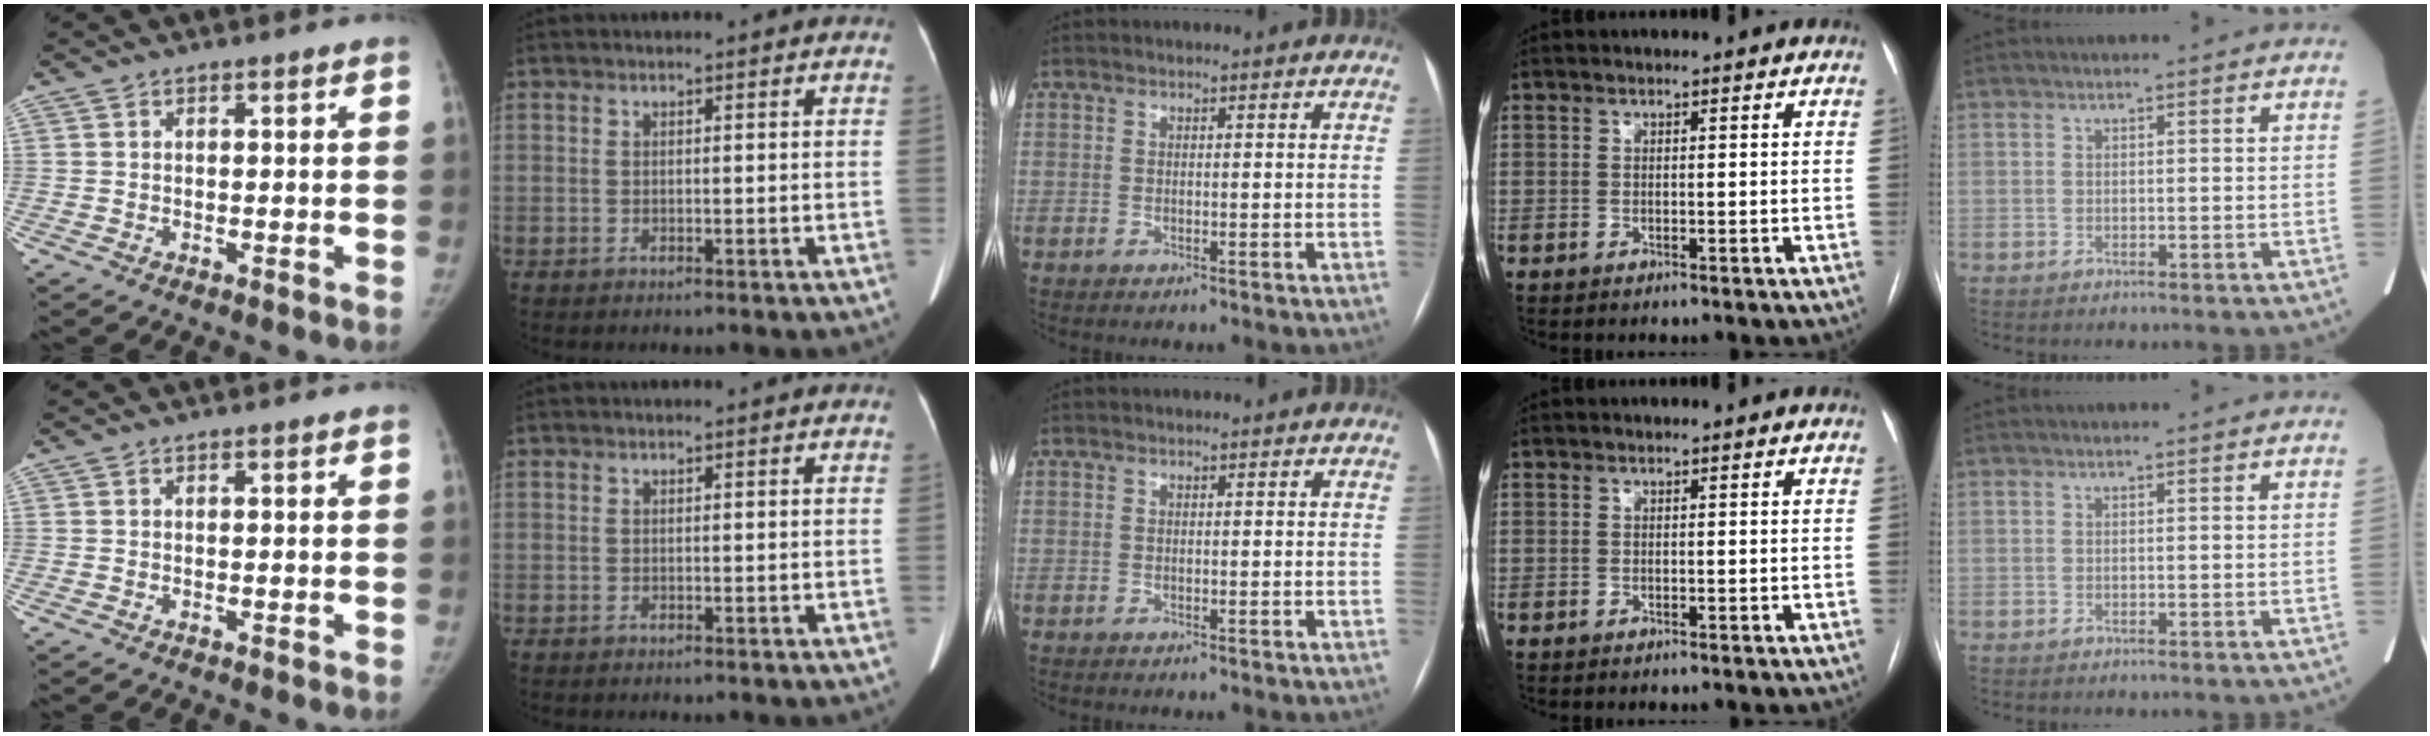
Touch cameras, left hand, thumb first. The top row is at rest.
{}